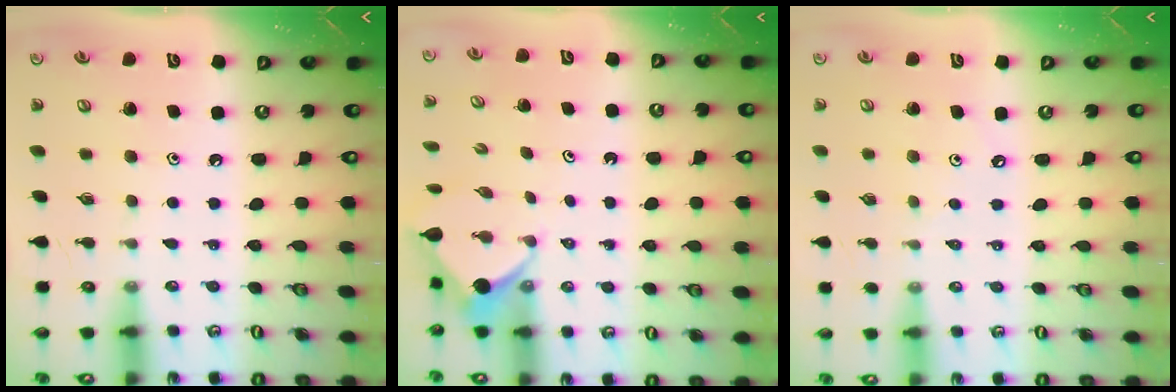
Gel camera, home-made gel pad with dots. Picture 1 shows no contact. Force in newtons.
{"total": 5.4, "press": 5.4, "slide": 0.1}
{"total": 1.7, "press": 1.7, "slide": 0.4}